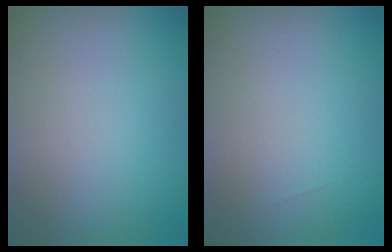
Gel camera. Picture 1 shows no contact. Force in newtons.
{"total": 0.0}